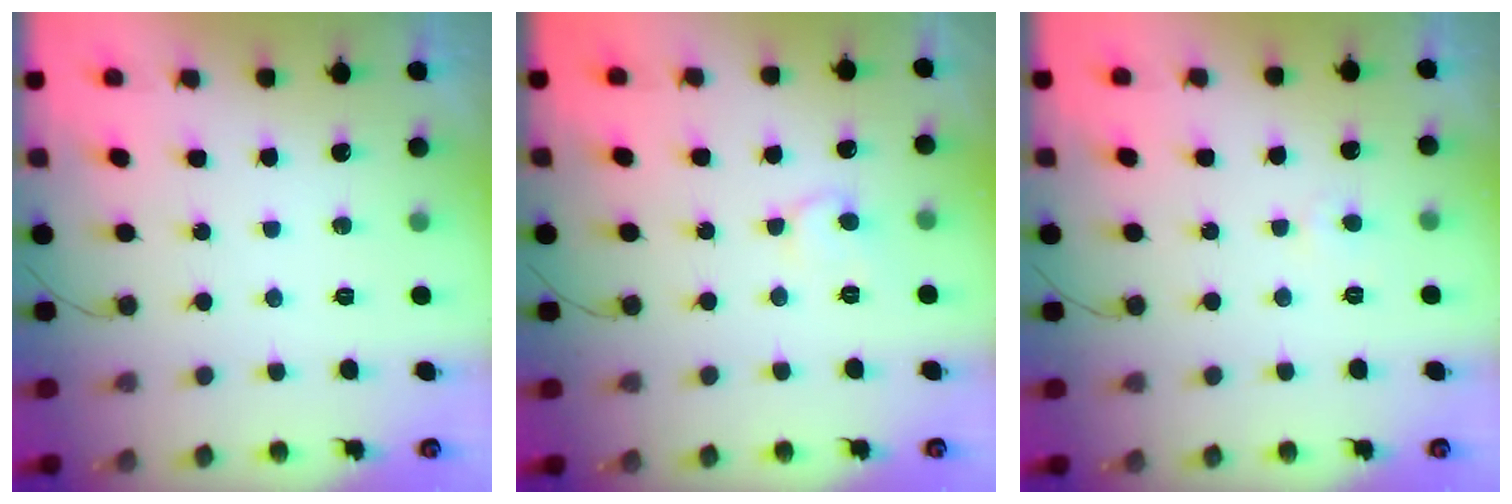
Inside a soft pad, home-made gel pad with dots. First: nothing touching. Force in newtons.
{"total": 7.4, "press": 7.4, "slide": 0.3}
{"total": 3.1, "press": 3.0, "slide": 0.3}